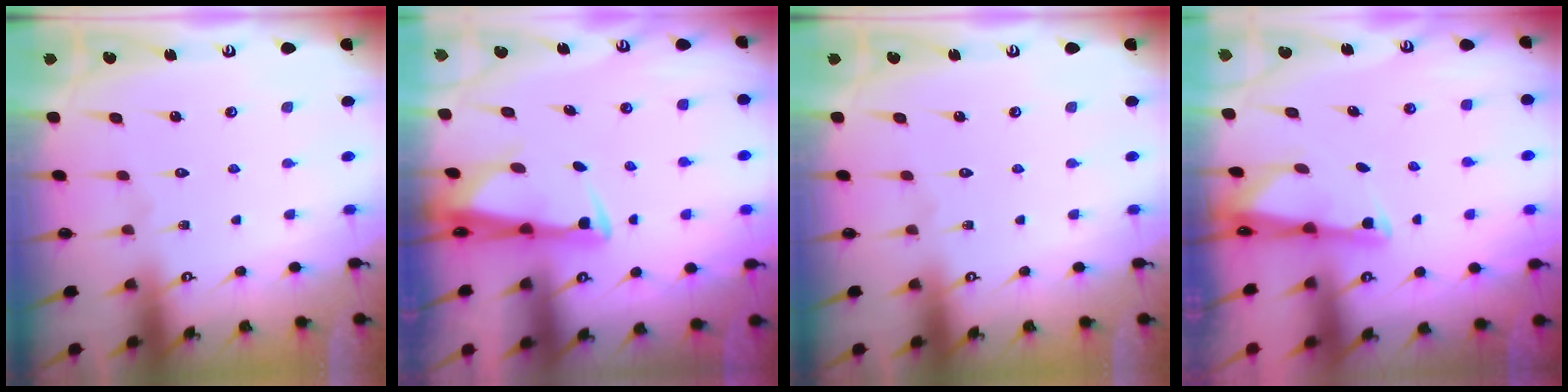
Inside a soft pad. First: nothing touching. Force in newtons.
{"total": 2.9, "press": 2.8, "slide": 1.0}
{"total": 0.0}
{"total": 2.1, "press": 2.0, "slide": 0.4}